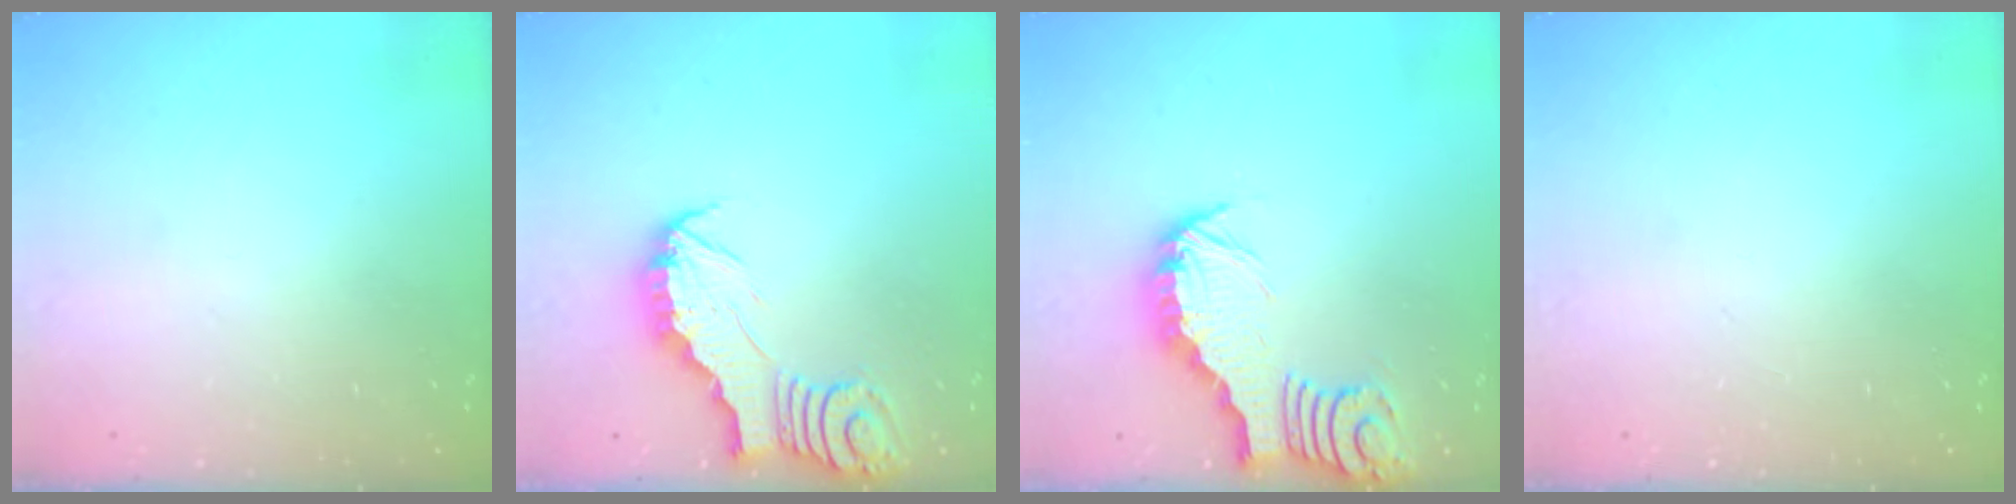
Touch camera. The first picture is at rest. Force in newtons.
{"total": 2.7, "press": 2.7, "slide": 0.2}
{"total": 2.6, "press": 2.6, "slide": 0.2}
{"total": 0.0}